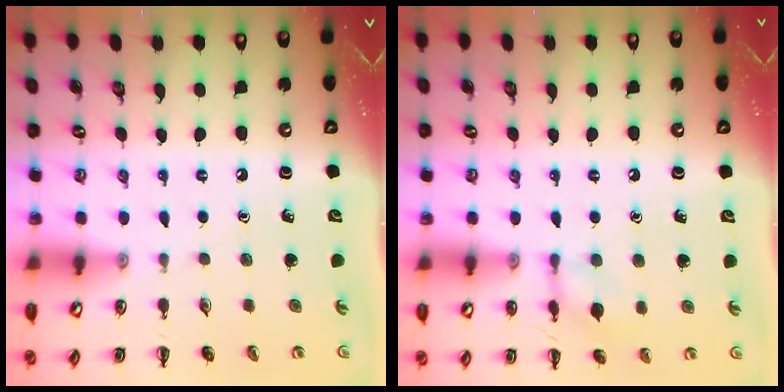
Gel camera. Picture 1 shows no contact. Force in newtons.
{"total": 7.7, "press": 7.6, "slide": 1.3}